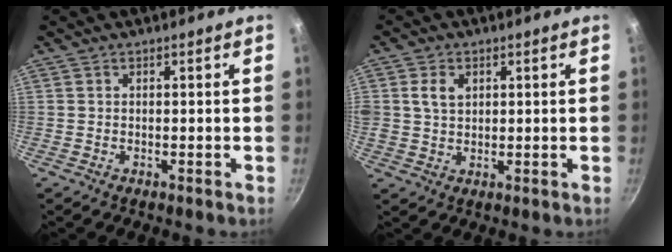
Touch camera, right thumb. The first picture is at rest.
{"total": 4.5, "force": [1.4, 3.2, 2.8], "torque": [-0.042, -0.001, 0.026]}